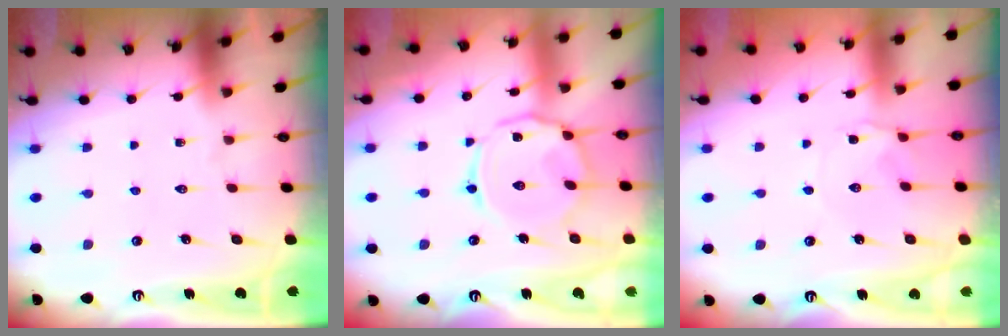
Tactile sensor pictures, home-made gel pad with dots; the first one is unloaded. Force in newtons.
{"total": 9.8, "press": 9.8, "slide": 0.9}
{"total": 1.8, "press": 1.8, "slide": 0.2}